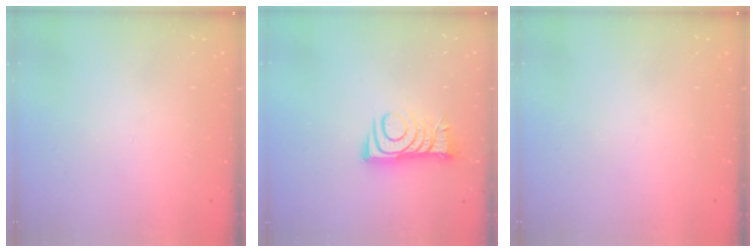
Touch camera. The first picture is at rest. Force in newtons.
{"total": 9.0, "press": 9.0, "slide": 0.1}
{"total": 0.0}